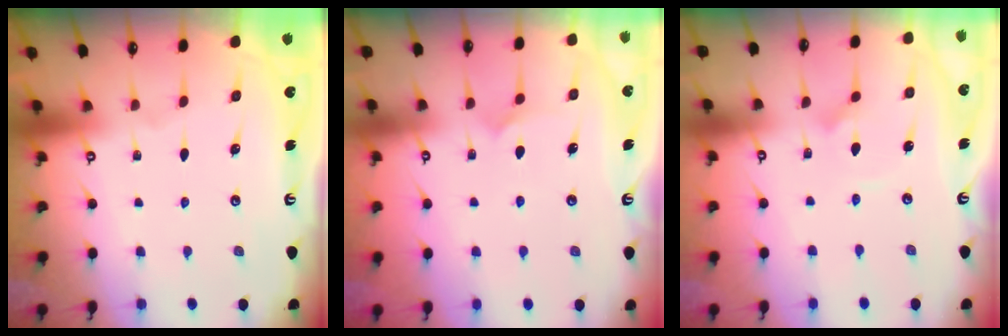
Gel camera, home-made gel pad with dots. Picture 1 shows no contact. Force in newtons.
{"total": 4.5, "press": 4.5, "slide": 0.2}
{"total": 2.4, "press": 2.4, "slide": 0.2}